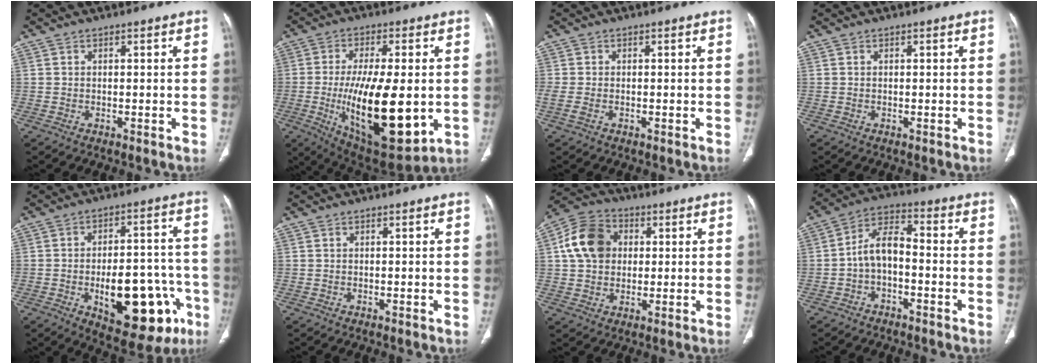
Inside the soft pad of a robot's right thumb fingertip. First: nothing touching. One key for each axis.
{"total": 22.4, "fx": -3.0, "fy": 8.6, "fz": 20.5, "tx": -0.346, "ty": -0.028, "tz": -0.028}
{"total": 2.1, "fx": -0.6, "fy": 1.1, "fz": 1.6, "tx": -0.056, "ty": 0.001, "tz": -0.012}
{"total": 0.0}
{"total": 20.9, "fx": -7.1, "fy": 10.0, "fz": 16.9, "tx": -0.191, "ty": 0.037, "tz": -0.079}
{"total": 0.0}
{"total": 11.6, "fx": 2.0, "fy": 9.2, "fz": 6.8, "tx": -0.109, "ty": 0.013, "tz": 0.028}
{"total": 7.5, "fx": -1.8, "fy": 4.3, "fz": 6.0, "tx": -0.105, "ty": 0.037, "tz": -0.043}